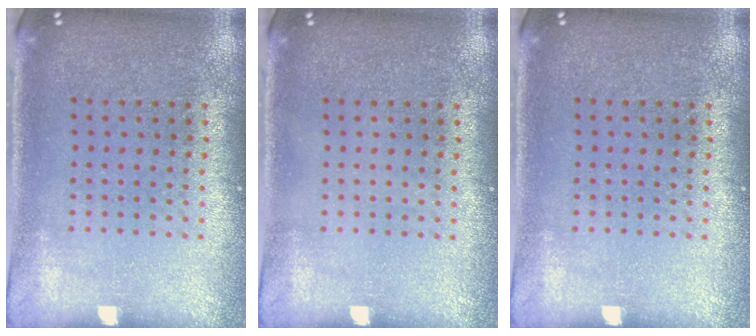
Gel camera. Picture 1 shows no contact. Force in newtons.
{"total": 0.0}
{"total": 0.0}